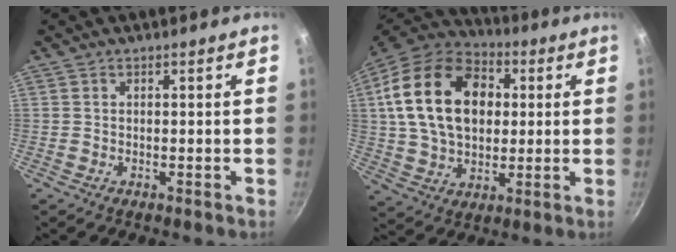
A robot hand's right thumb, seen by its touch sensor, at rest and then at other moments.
{"total": 23.3, "force": [4.5, 16.2, 16.1], "torque": [-0.266, 0.015, 0.074]}